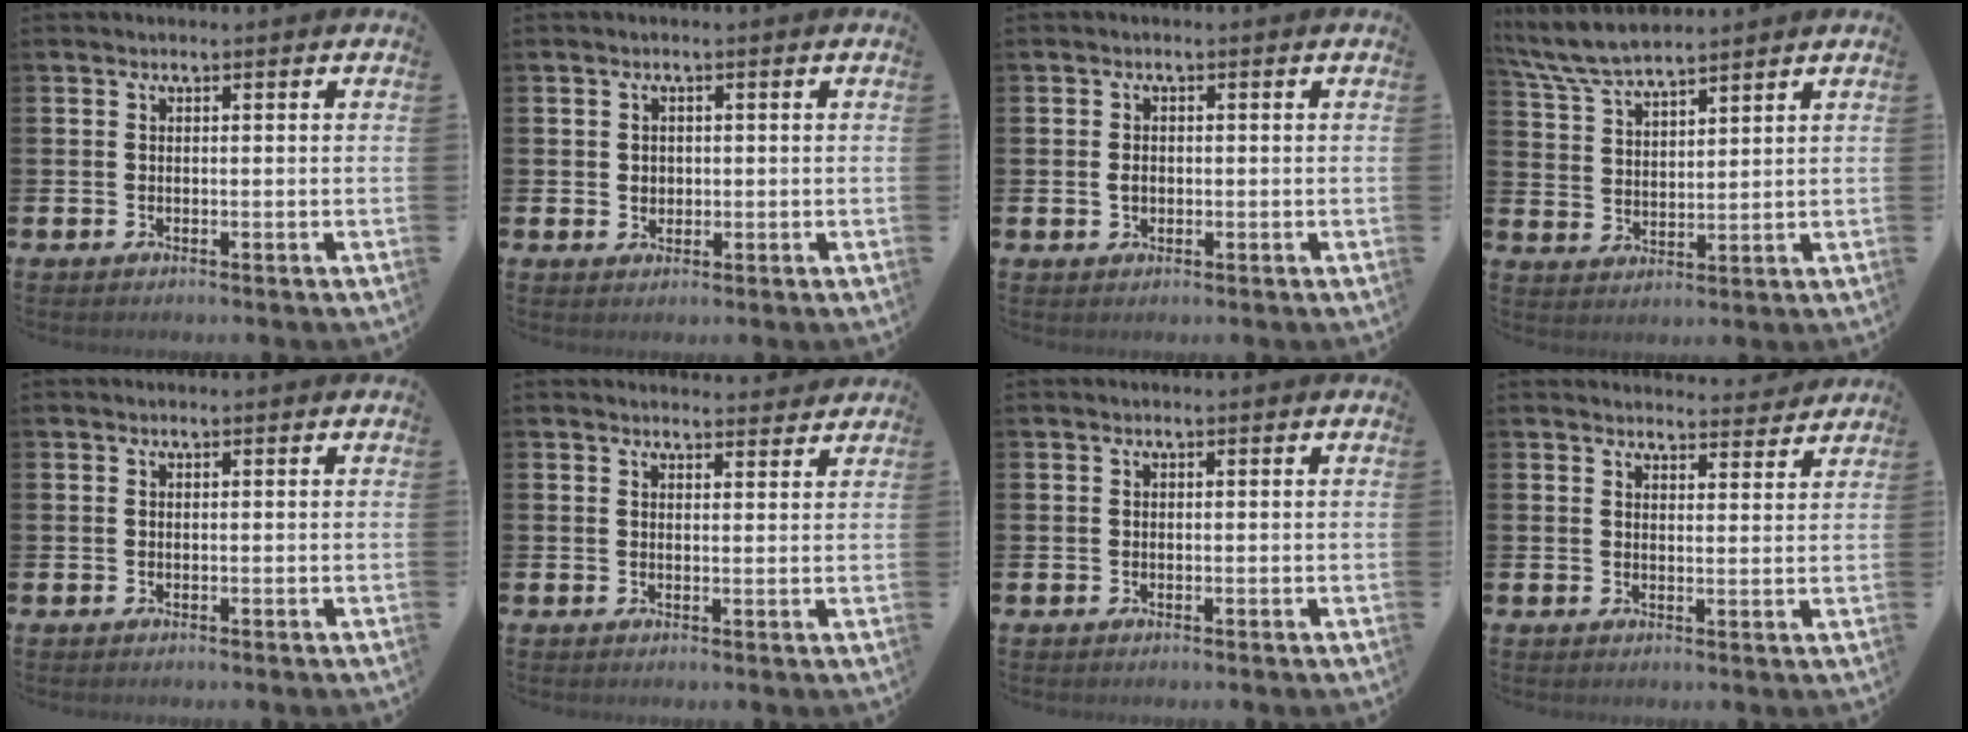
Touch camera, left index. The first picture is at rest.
{"total": 1.5, "force": [0.5, 1.3, 0.5], "torque": [0.007, 0.003, 0.003]}
{"total": 1.5, "force": [-0.2, 1.1, 1.0], "torque": [-0.019, 0.008, -0.006]}
{"total": 6.8, "force": [6.4, 0.9, 2.1], "torque": [-0.067, -0.022, 0.119]}
{"total": 0.0}
{"total": 2.2, "force": [2.2, 0.3, -0.1], "torque": [0.005, -0.014, 0.037]}
{"total": 0.0}
{"total": 3.3, "force": [3.3, 0.3, 0.0], "torque": [0.003, -0.022, 0.057]}